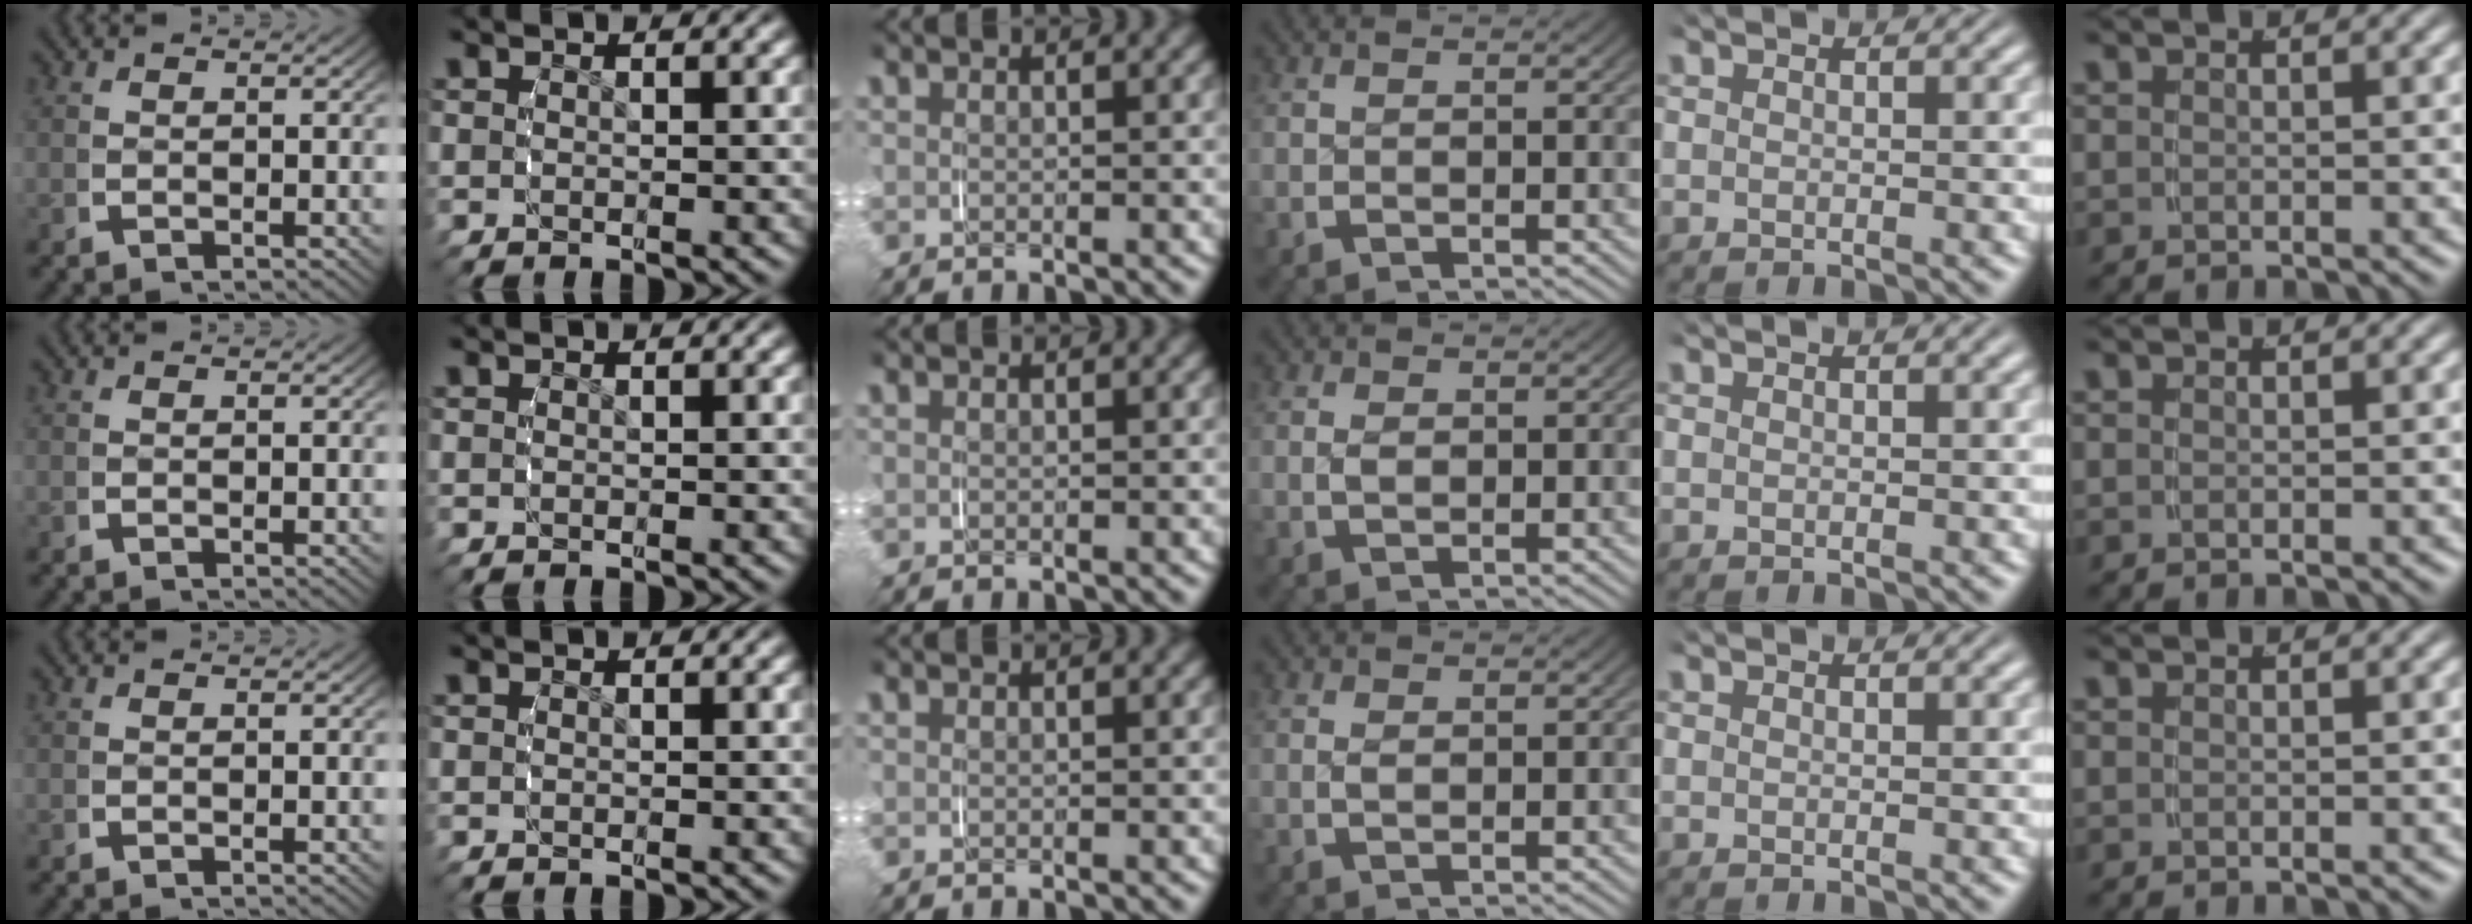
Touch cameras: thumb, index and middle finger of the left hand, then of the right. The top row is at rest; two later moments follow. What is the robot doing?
{"motion": "grasp_and_lifting", "object": "ribbon"}